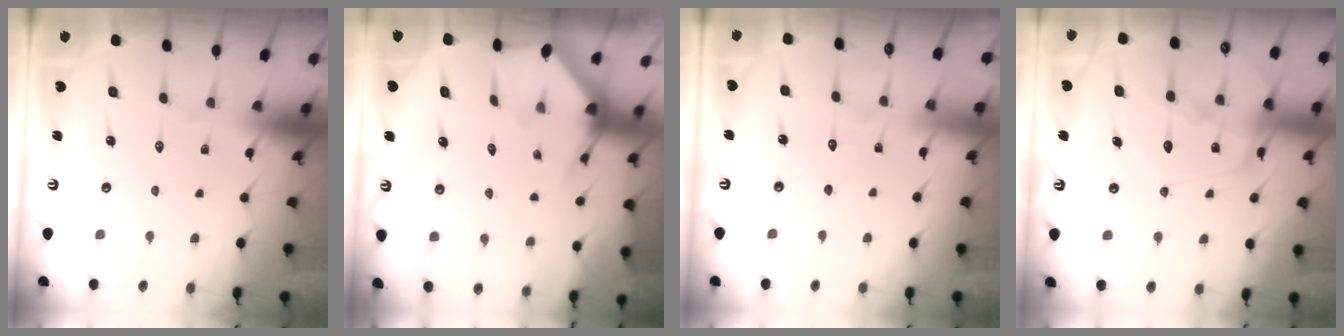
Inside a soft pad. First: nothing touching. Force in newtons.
{"total": 2.9, "press": 2.9, "slide": 0.3}
{"total": 2.5, "press": 2.5, "slide": 0.2}
{"total": 17.3, "press": 17.3, "slide": 1.6}